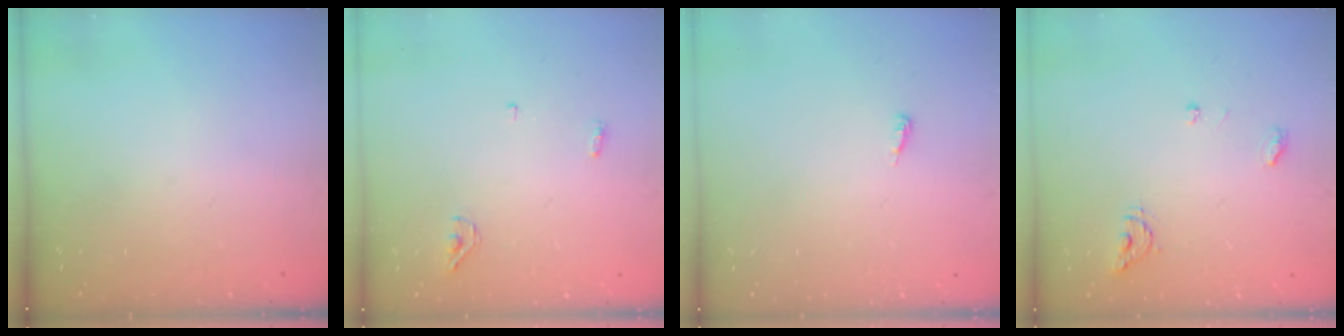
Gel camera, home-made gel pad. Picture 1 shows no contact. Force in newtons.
{"total": 3.4, "press": 3.3, "slide": 1.0}
{"total": 3.5, "press": 3.5, "slide": 0.3}
{"total": 5.3, "press": 5.3, "slide": 0.4}